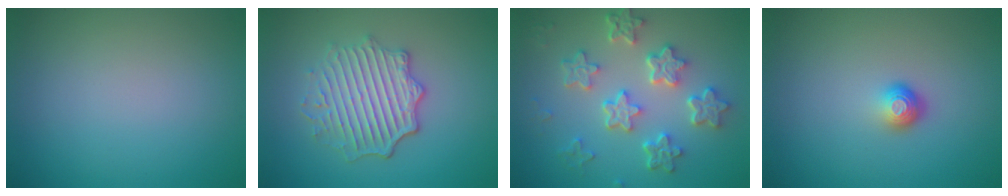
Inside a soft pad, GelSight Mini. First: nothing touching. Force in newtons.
{"total": 4.9, "press": 4.1, "slide": 2.6}
{"total": 5.8, "press": 4.5, "slide": 3.6}
{"total": 1.8, "press": 1.1, "slide": 1.4}